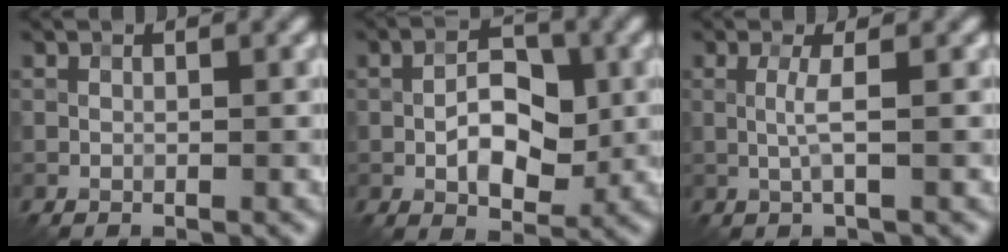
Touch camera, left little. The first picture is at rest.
{"total": 5.3, "force": [-0.8, 3.0, 4.3], "torque": [-0.069, 0.002, -0.014]}
{"total": 1.7, "force": [0.0, 0.1, 1.7], "torque": [-0.036, 0.000, -0.001]}